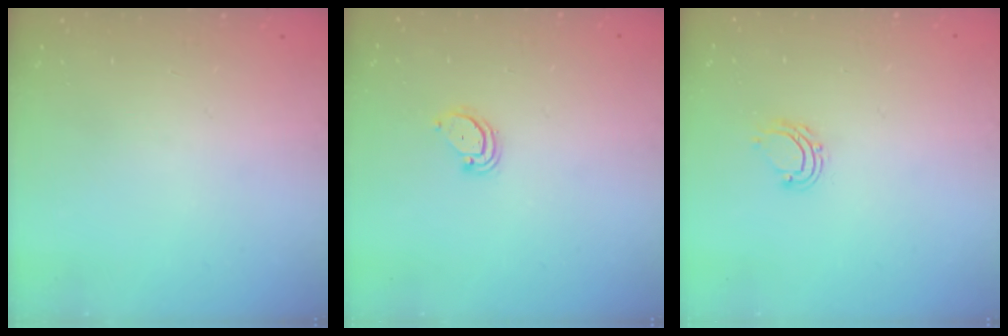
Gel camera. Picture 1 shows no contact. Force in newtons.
{"total": 3.0, "press": 3.0, "slide": 0.2}
{"total": 5.2, "press": 5.1, "slide": 0.7}